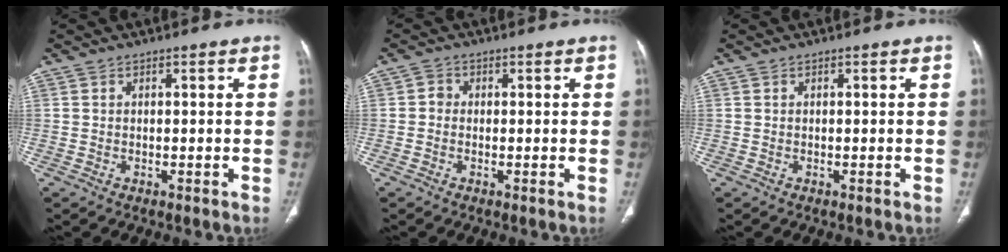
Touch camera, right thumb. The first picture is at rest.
{"total": 1.5, "force": [-0.1, 1.4, 0.6], "torque": [-0.002, 0.005, -0.007]}
{"total": 0.0}